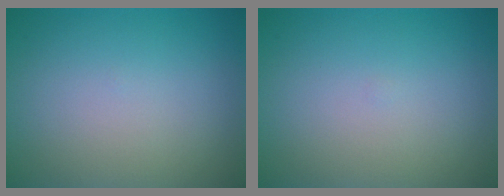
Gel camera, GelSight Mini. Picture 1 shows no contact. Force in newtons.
{"total": 0.0}